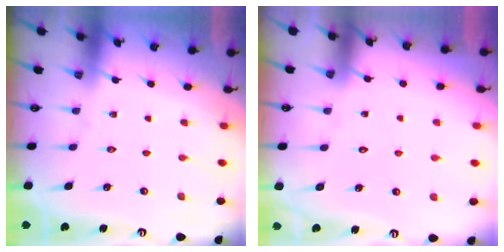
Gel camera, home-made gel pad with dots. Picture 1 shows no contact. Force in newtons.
{"total": 3.8, "press": 3.8, "slide": 0.3}